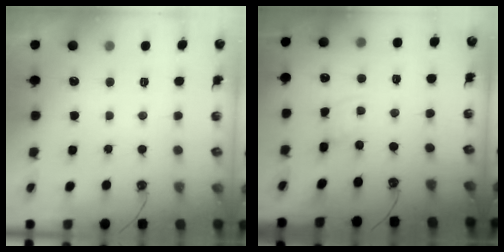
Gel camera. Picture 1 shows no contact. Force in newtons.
{"total": 1.3, "press": 1.3, "slide": 0.0}